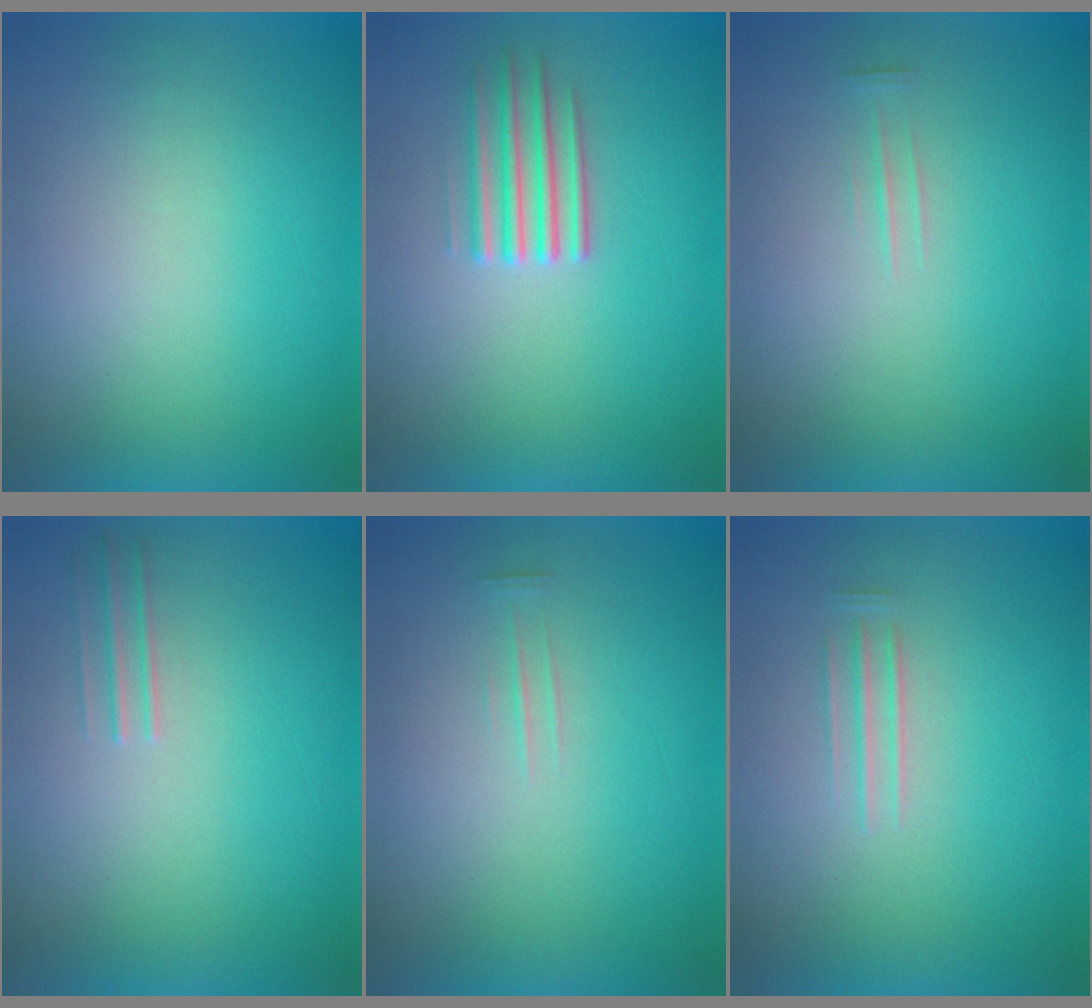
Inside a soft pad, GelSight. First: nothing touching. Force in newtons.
{"total": 2.5}
{"total": 1.2}
{"total": 1.5}
{"total": 1.4}
{"total": 1.5}